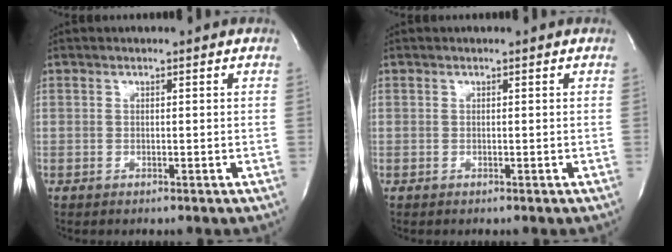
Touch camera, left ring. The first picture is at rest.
{"total": 0.0}